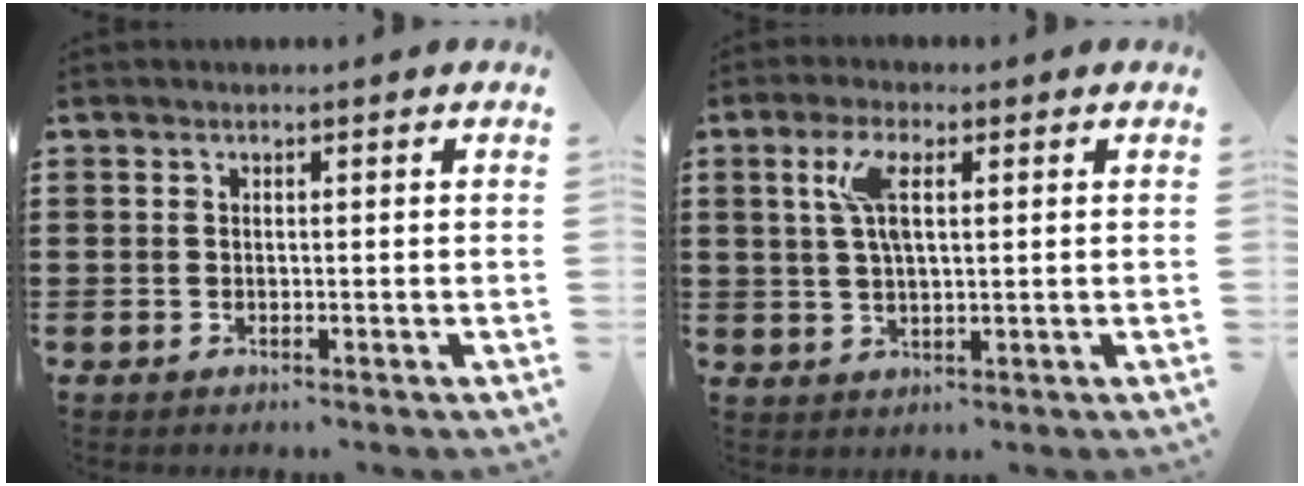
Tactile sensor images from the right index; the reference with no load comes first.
{"total": 5.6, "force": [1.8, 1.9, 4.9], "torque": [-0.106, 0.010, 0.029]}